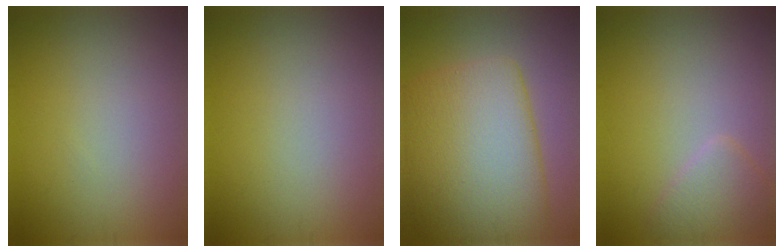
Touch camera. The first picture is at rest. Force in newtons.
{"total": 0.0}
{"total": 11.2, "press": 11.2, "slide": 0.4}
{"total": 2.2, "press": 2.2, "slide": 0.1}